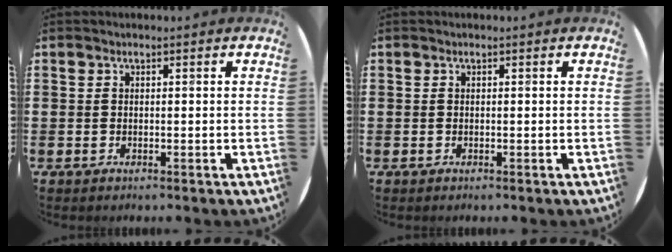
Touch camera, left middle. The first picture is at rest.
{"total": 0.0}